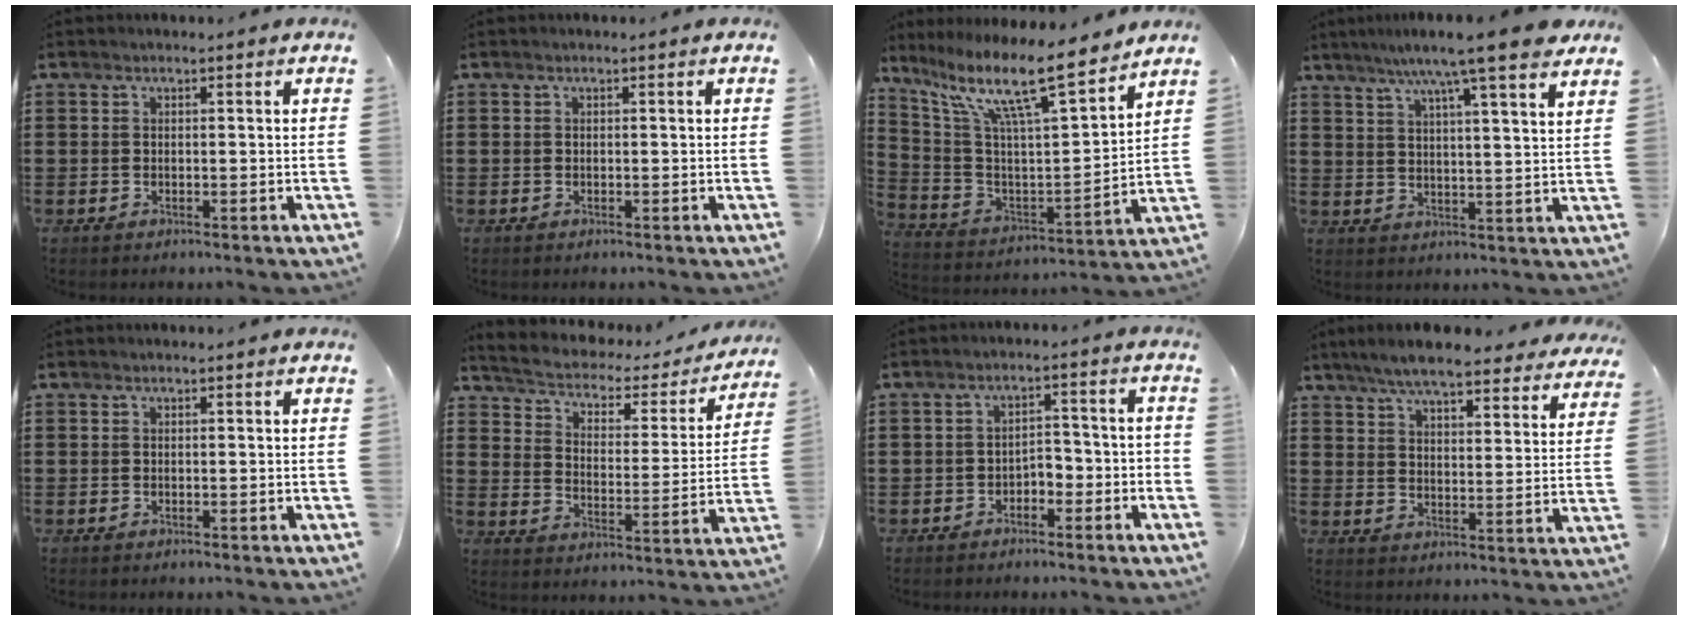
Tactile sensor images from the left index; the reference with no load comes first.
{"total": 0.0}
{"total": 13.4, "force": [9.8, 2.0, 9.0], "torque": [-0.188, -0.064, 0.159]}
{"total": 8.8, "force": [7.1, -0.1, 5.2], "torque": [-0.106, -0.028, 0.119]}
{"total": 0.0}
{"total": 2.8, "force": [2.2, 1.3, 1.0], "torque": [-0.036, -0.019, 0.028]}
{"total": 3.1, "force": [-2.7, 1.3, 0.9], "torque": [-0.019, 0.006, -0.057]}
{"total": 7.3, "force": [6.7, 0.6, 2.9], "torque": [-0.080, -0.025, 0.120]}